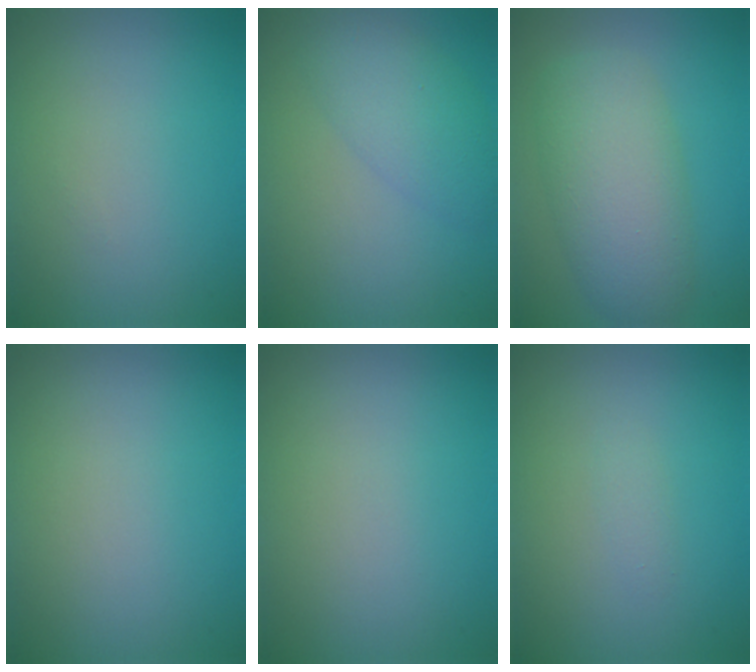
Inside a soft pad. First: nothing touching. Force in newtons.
{"total": 4.1, "press": 4.1, "slide": 0.2}
{"total": 6.4, "press": 6.4, "slide": 0.2}
{"total": 0.0}
{"total": 0.0}
{"total": 0.8, "press": 0.8, "slide": 0.0}